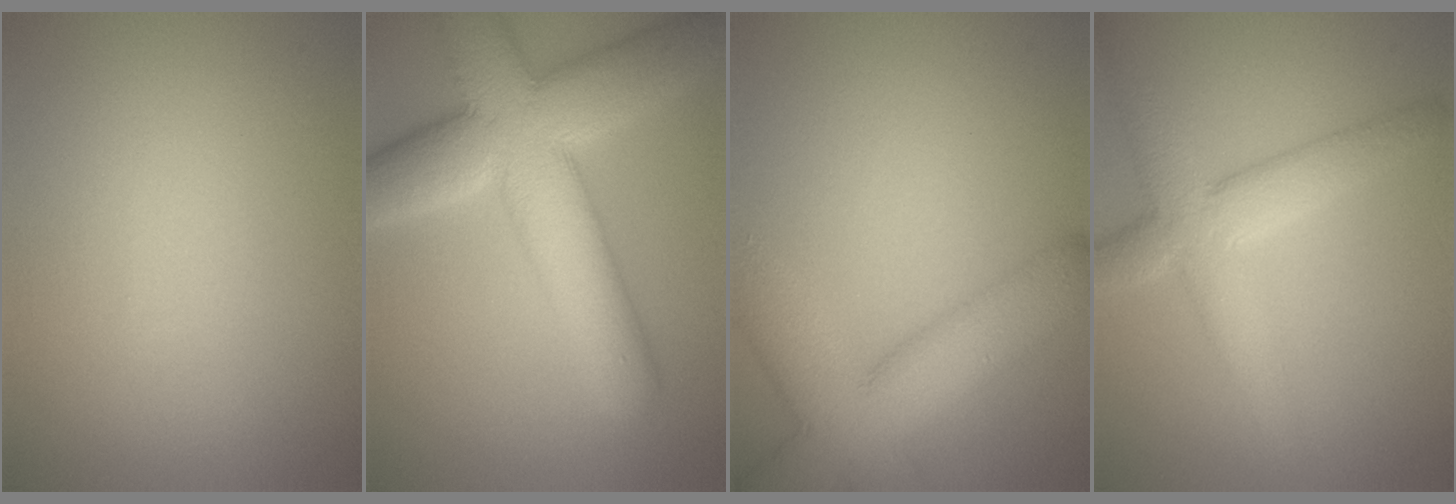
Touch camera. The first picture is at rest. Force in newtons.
{"total": 11.2, "press": 11.2, "slide": 0.6}
{"total": 9.1, "press": 9.0, "slide": 0.6}
{"total": 5.4, "press": 5.4, "slide": 0.4}